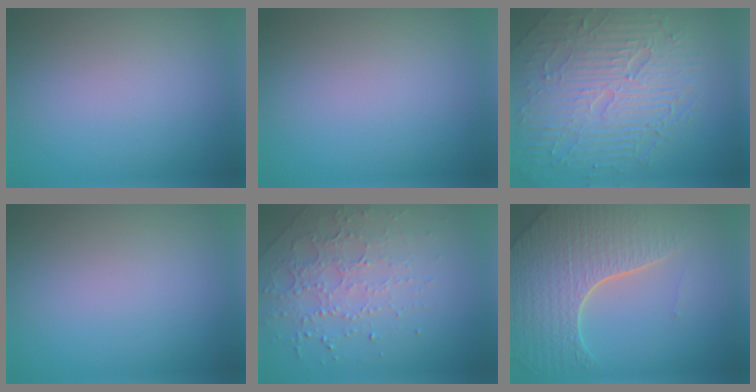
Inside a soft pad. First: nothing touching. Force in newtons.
{"total": 0.0}
{"total": 9.7, "press": 6.2, "slide": 7.4}
{"total": 0.0}
{"total": 4.5, "press": 3.1, "slide": 3.3}
{"total": 8.0, "press": 5.7, "slide": 5.6}